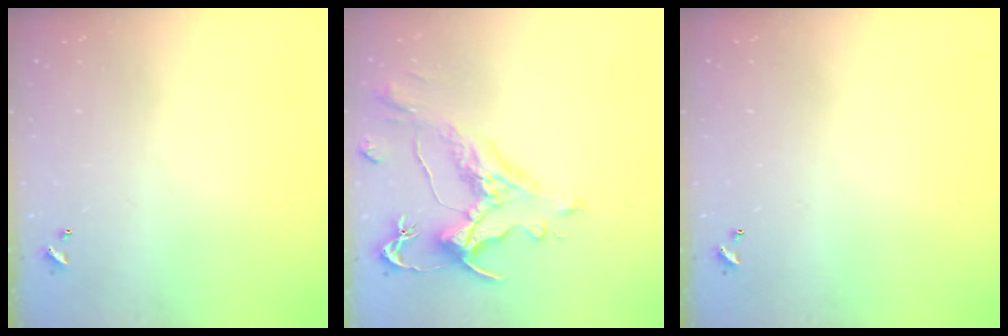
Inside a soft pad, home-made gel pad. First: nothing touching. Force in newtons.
{"total": 1.1, "press": 0.0, "slide": 1.1}
{"total": 0.0}